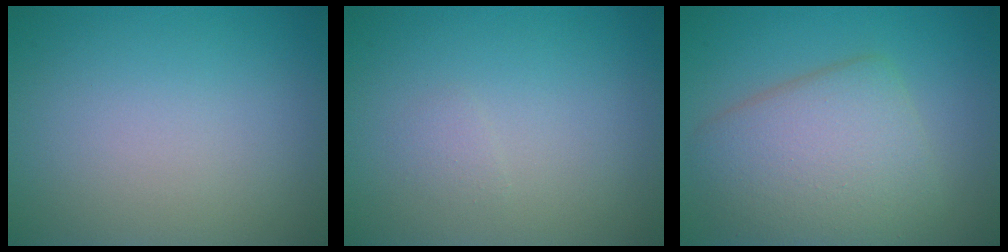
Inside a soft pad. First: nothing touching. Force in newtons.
{"total": 0.6, "press": 0.6, "slide": 0.1}
{"total": 6.7, "press": 6.7, "slide": 0.5}